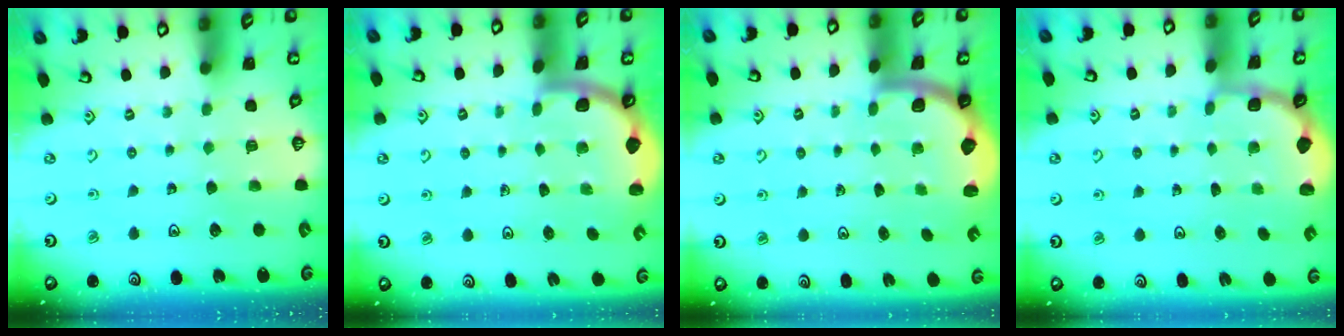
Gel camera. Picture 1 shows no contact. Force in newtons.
{"total": 1.6, "press": 1.6, "slide": 0.1}
{"total": 1.9, "press": 1.8, "slide": 0.5}
{"total": 1.9, "press": 1.6, "slide": 1.0}